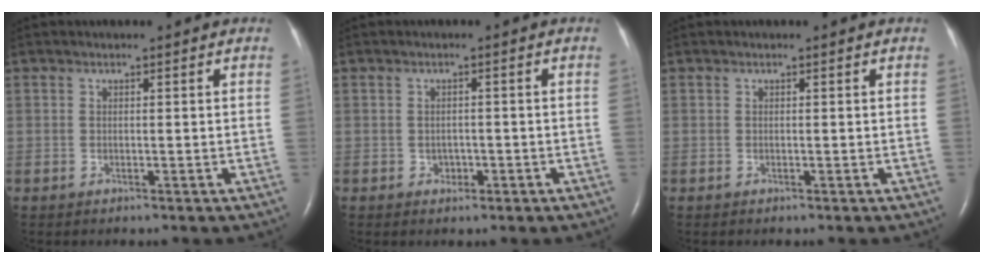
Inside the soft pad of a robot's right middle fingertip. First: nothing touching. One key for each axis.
{"total": 1.4, "fx": -0.6, "fy": 1.1, "fz": 0.5, "tx": -0.010, "ty": 0.003, "tz": -0.005}
{"total": 0.0}